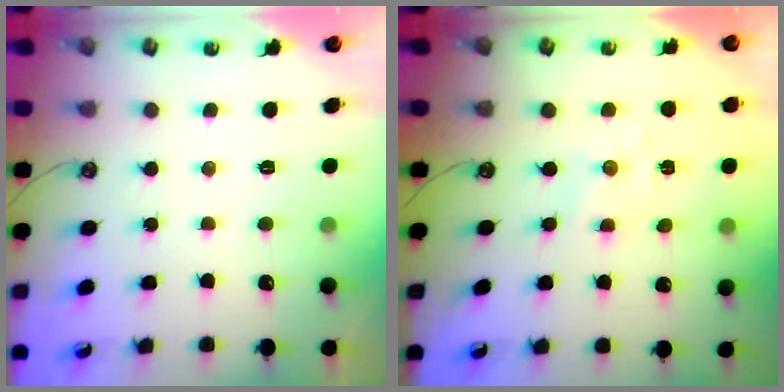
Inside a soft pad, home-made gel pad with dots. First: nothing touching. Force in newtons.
{"total": 0.0}